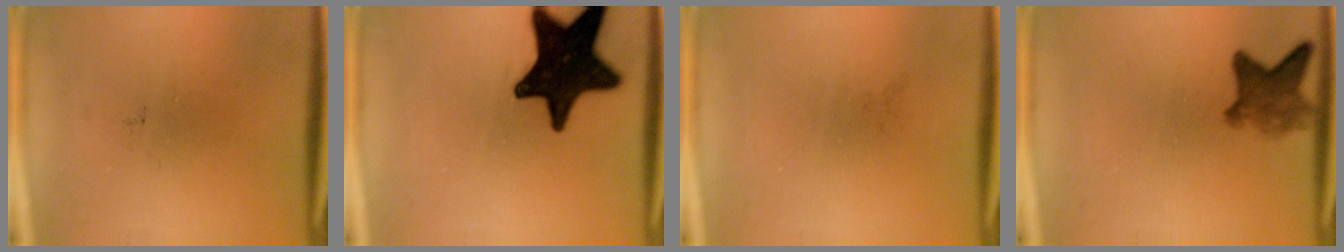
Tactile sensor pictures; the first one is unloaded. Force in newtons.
{"total": 19.9}
{"total": 0.0}
{"total": 5.2}